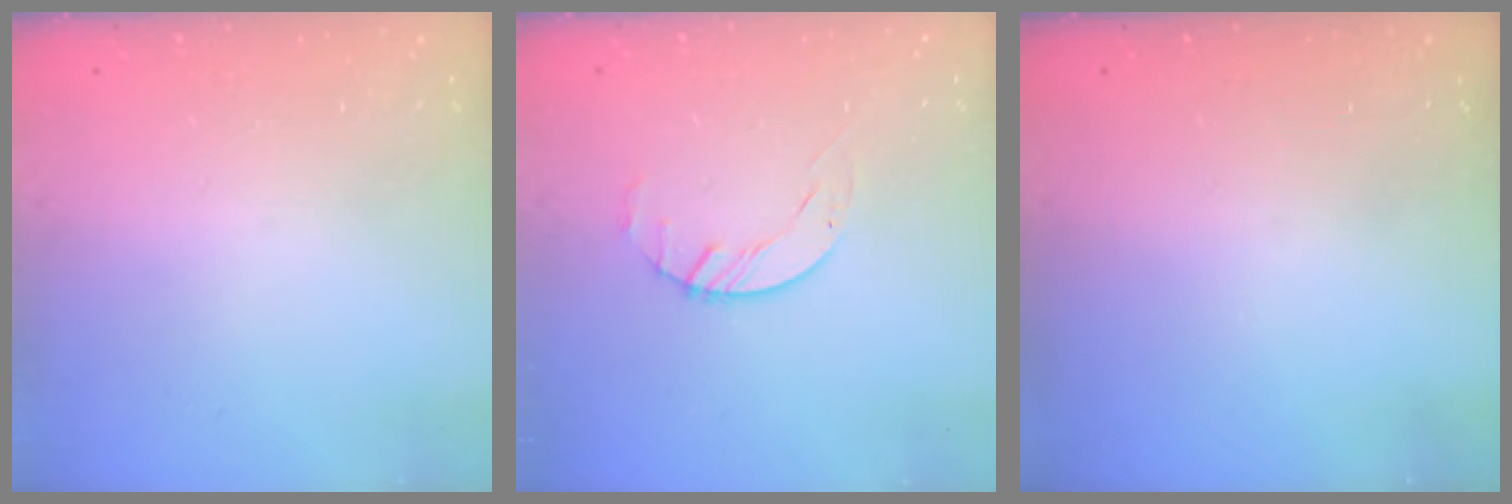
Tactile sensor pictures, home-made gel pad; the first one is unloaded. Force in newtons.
{"total": 1.5, "press": 1.5, "slide": 0.2}
{"total": 0.0}